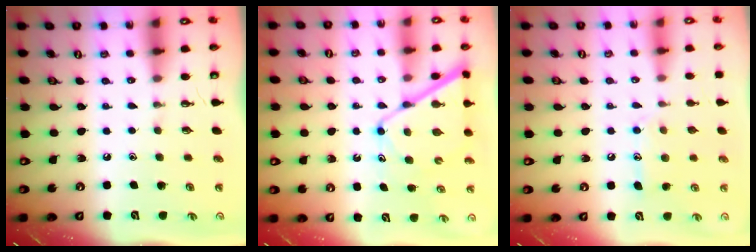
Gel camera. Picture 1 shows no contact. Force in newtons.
{"total": 11.5, "press": 11.5, "slide": 1.0}
{"total": 10.6, "press": 10.6, "slide": 0.8}